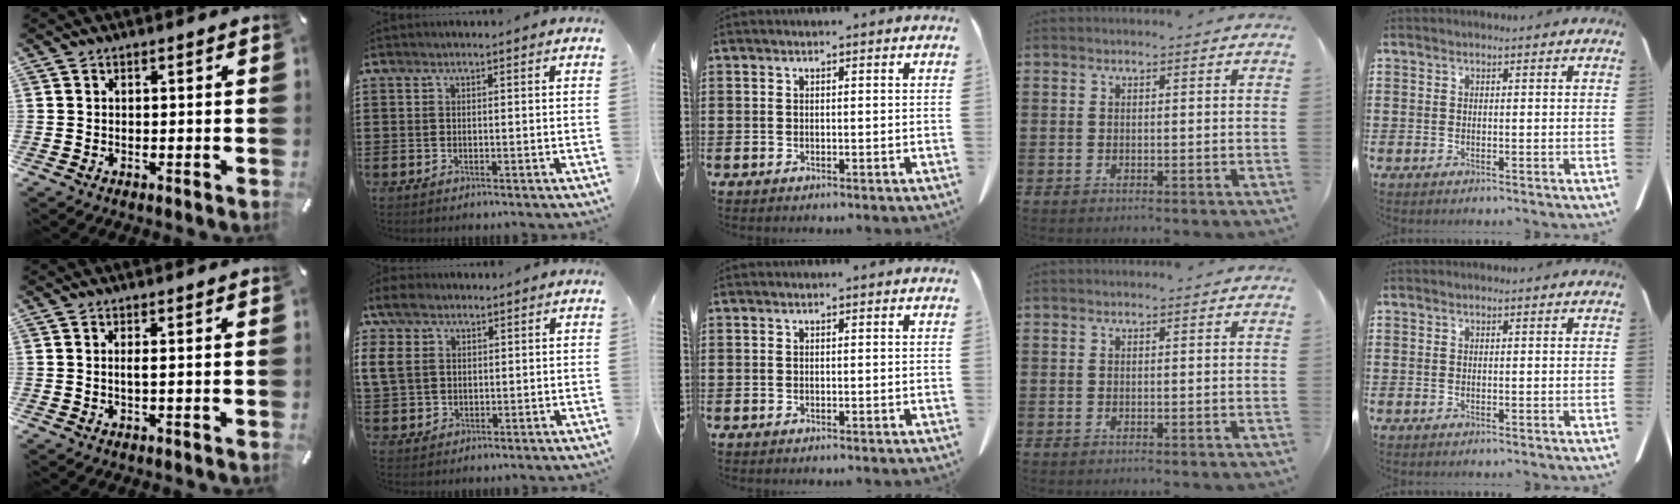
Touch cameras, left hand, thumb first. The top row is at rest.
{"thumb": {"total": 1.4, "force": [0.0, 0.0, 1.4], "torque": [-0.029, -0.005, 0.000]}, "index": {"total": 6.7, "force": [3.0, 4.9, 3.3], "torque": [-0.105, 0.013, 0.053]}}